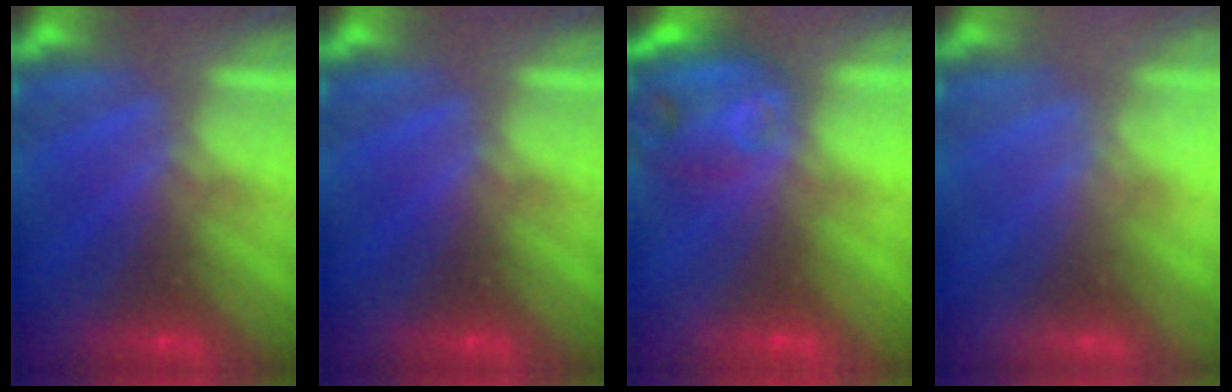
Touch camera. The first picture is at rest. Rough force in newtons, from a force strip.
{"total": 0.0}
{"total": 9.4}
{"total": 2.1}